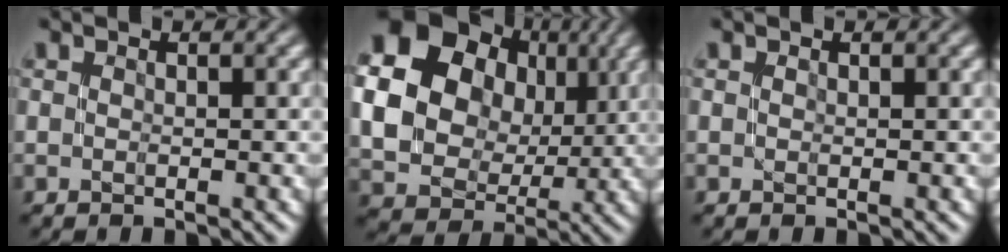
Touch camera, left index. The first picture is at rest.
{"total": 16.3, "force": [3.9, 13.7, 7.9], "torque": [-0.205, 0.026, 0.066]}
{"total": 0.0}